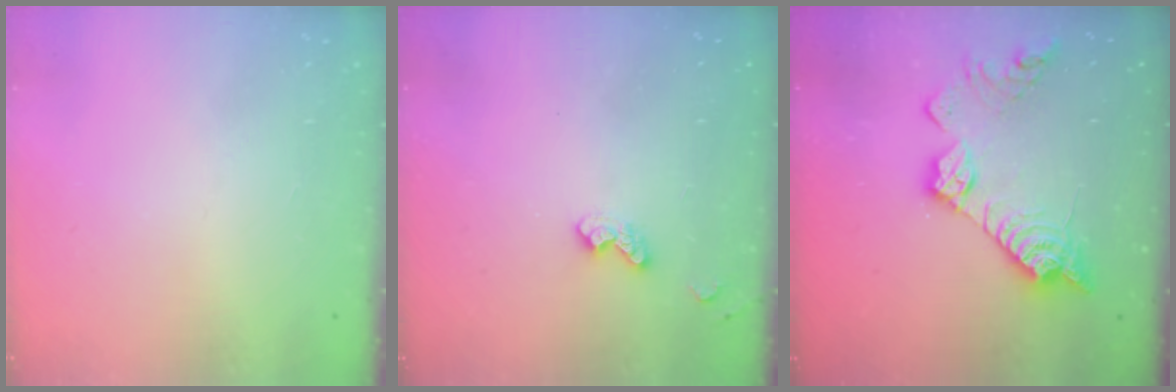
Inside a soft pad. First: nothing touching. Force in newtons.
{"total": 5.9, "press": 5.8, "slide": 0.9}
{"total": 15.8, "press": 15.8, "slide": 0.8}